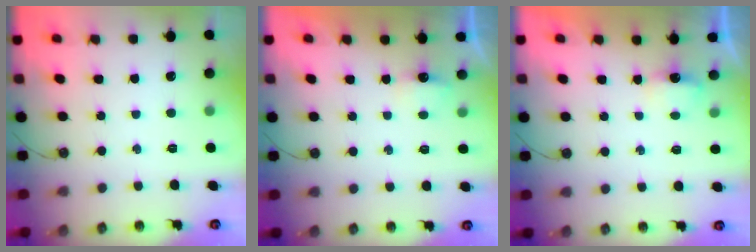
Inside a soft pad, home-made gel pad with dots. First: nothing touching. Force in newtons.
{"total": 2.9, "press": 2.9, "slide": 0.3}
{"total": 3.3, "press": 3.2, "slide": 0.6}